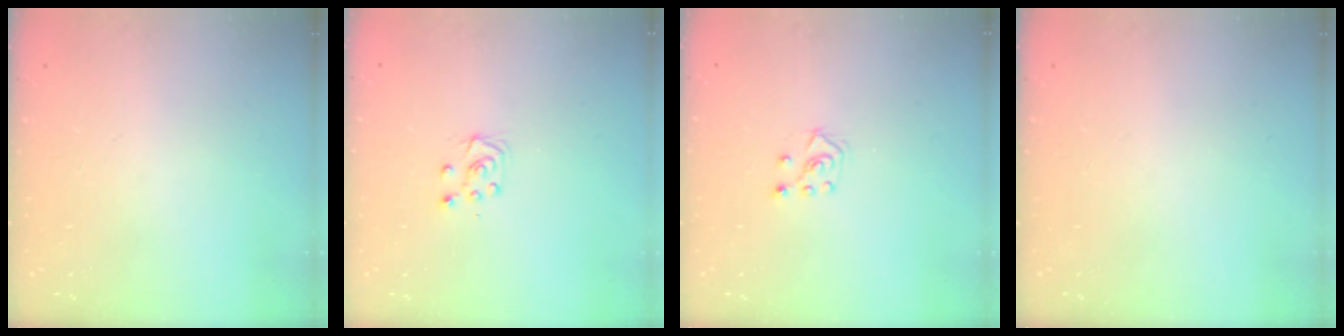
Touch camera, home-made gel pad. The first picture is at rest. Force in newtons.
{"total": 5.0, "press": 4.9, "slide": 0.6}
{"total": 4.6, "press": 4.5, "slide": 0.8}
{"total": 0.0}